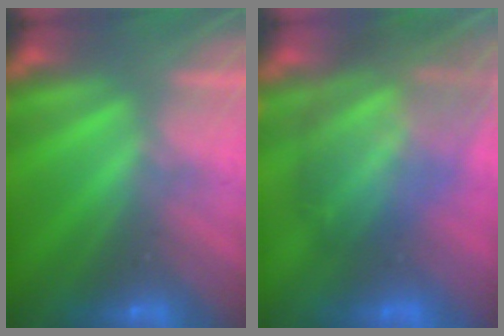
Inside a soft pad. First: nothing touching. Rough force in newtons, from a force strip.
{"total": 7.4}